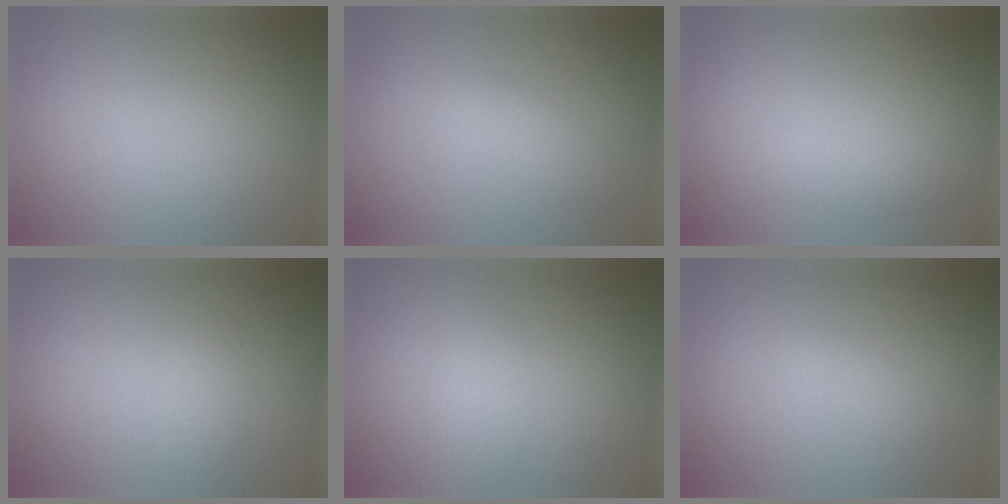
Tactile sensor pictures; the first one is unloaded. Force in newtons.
{"total": 1.7, "press": 1.7, "slide": 0.0}
{"total": 1.5, "press": 1.5, "slide": 0.1}
{"total": 1.1, "press": 1.1, "slide": 0.0}
{"total": 1.6, "press": 1.6, "slide": 0.1}
{"total": 1.0, "press": 1.0, "slide": 0.0}